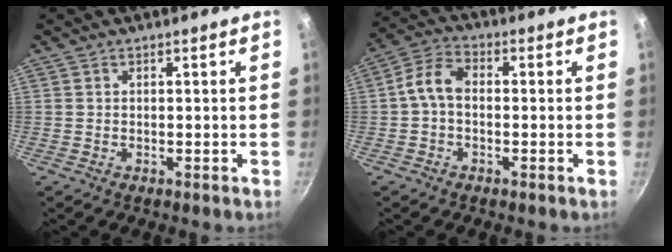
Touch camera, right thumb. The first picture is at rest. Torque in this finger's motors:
{"motor_torque": [2.08, 2.06, 1.20, -1.00, 0.64]}